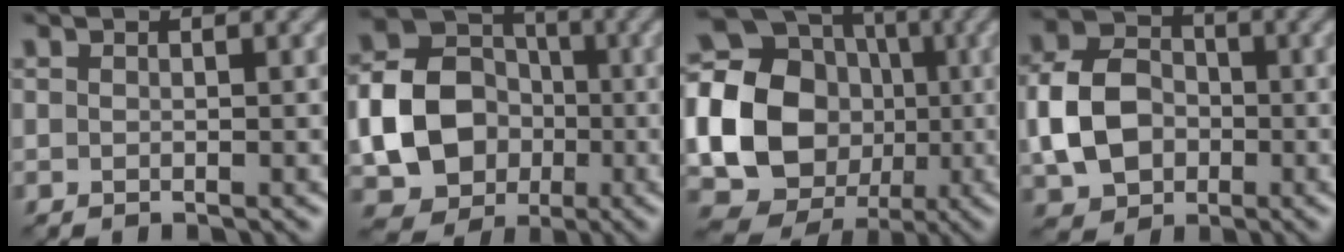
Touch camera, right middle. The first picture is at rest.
{"total": 10.3, "force": [-1.7, 8.5, 5.5], "torque": [-0.095, -0.010, -0.045]}
{"total": 24.1, "force": [-1.3, 22.4, 9.0], "torque": [-0.218, 0.013, -0.073]}
{"total": 6.8, "force": [-1.0, 5.4, 4.0], "torque": [-0.085, 0.008, -0.028]}